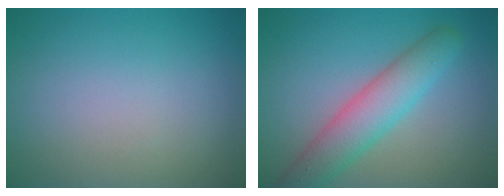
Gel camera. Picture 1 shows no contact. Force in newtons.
{"total": 5.2, "press": 5.2, "slide": 0.2}